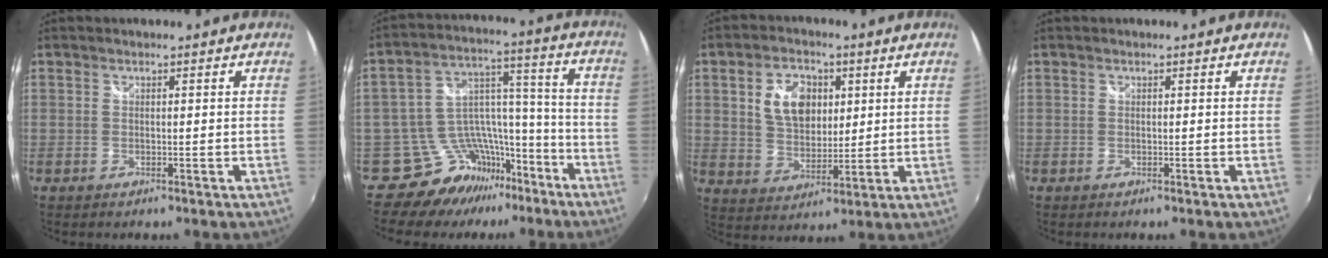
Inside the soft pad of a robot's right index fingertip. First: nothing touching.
{"total": 12.7, "force": [-10.7, 6.6, 1.6], "torque": [-0.025, 0.073, -0.178]}
{"total": 10.1, "force": [2.9, 6.9, 6.8], "torque": [-0.128, 0.015, 0.058]}
{"total": 0.0}